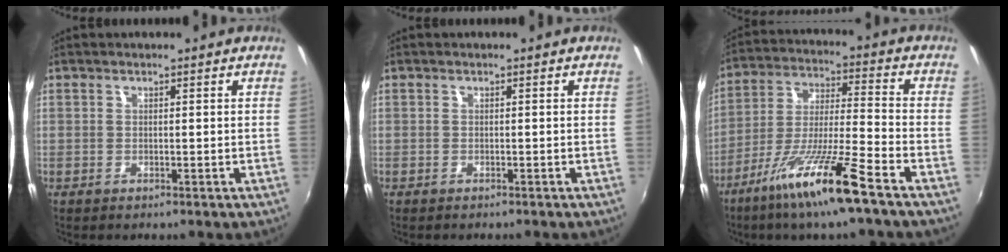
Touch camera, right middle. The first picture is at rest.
{"total": 0.6, "force": [-0.5, 0.2, 0.1], "torque": [-0.004, -0.003, -0.010]}
{"total": 14.1, "force": [-9.1, -0.3, 10.8], "torque": [-0.219, -0.018, -0.168]}